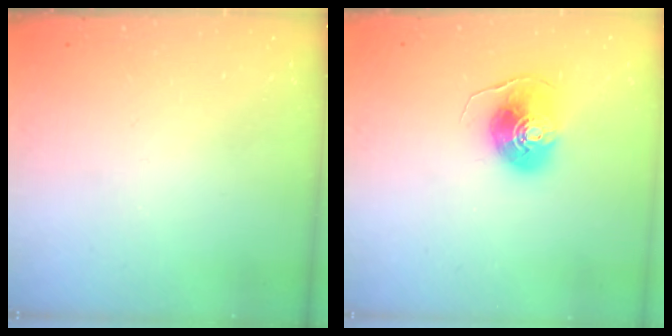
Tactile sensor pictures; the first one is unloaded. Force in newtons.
{"total": 8.3, "press": 8.3, "slide": 0.6}